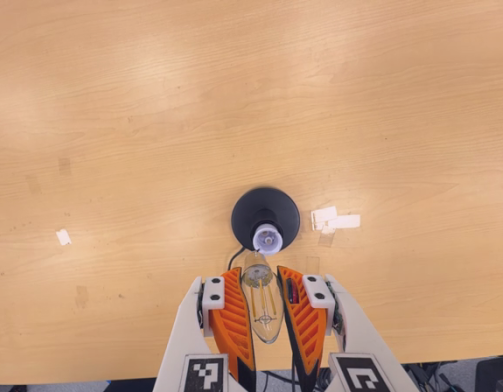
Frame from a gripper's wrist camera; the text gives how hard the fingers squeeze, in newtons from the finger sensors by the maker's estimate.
{"total": 21.7, "left": 23.0, "right": 20.4}